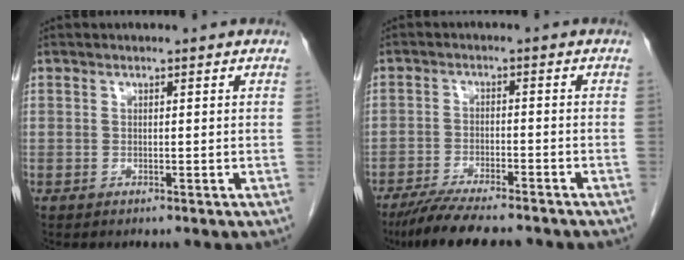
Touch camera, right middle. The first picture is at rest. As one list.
[{"total": 10.6, "force": [-9.0, 1.6, 5.4], "torque": [-0.085, -0.021, -0.142]}]